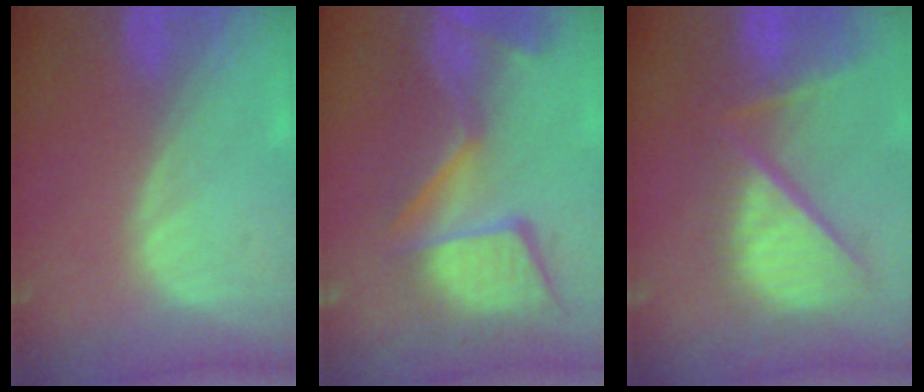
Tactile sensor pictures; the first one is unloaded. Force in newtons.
{"total": 13.6, "press": 11.2, "slide": 7.8}
{"total": 12.5, "press": 10.3, "slide": 7.1}